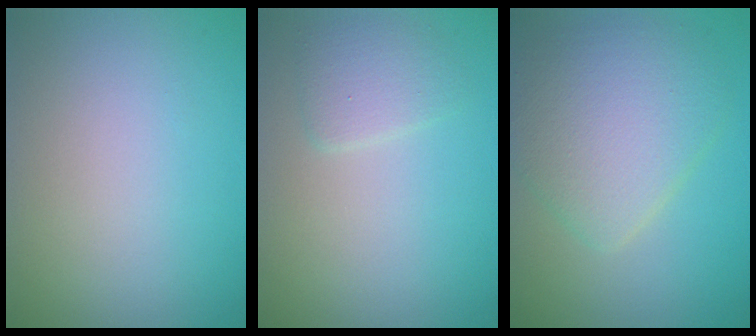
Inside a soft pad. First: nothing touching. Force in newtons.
{"total": 1.8, "press": 1.8, "slide": 0.1}
{"total": 5.9, "press": 5.9, "slide": 0.1}